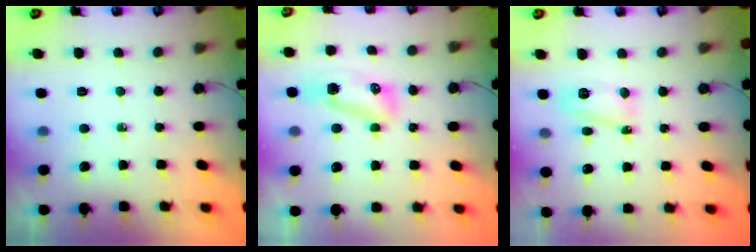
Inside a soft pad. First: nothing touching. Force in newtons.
{"total": 9.0, "press": 8.9, "slide": 1.8}
{"total": 6.6, "press": 6.4, "slide": 1.8}